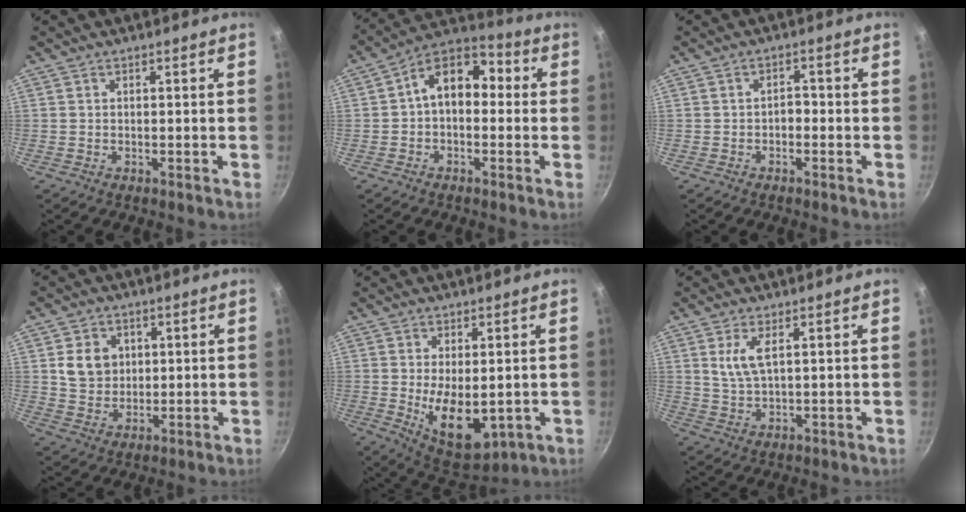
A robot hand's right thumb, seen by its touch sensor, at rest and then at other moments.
{"total": 11.4, "force": [0.5, 7.4, 8.6], "torque": [-0.104, 0.041, -0.010]}
{"total": 2.0, "force": [-0.8, 1.4, 1.3], "torque": [-0.008, 0.011, -0.017]}
{"total": 7.3, "force": [1.9, 6.1, 3.7], "torque": [-0.039, -0.010, 0.040]}
{"total": 11.3, "force": [-1.5, 5.8, 9.5], "torque": [-0.134, -0.020, -0.002]}
{"total": 4.7, "force": [1.7, 1.7, 4.0], "torque": [-0.087, -0.008, 0.042]}